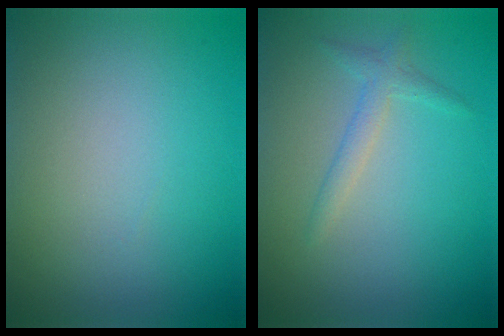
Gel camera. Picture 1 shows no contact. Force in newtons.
{"total": 1.6, "press": 1.6, "slide": 0.1}